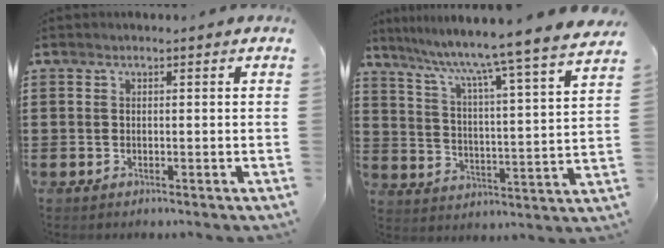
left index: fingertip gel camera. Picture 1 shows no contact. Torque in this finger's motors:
{"motor_torque": [2.14, 0.00, -0.10, -0.18]}